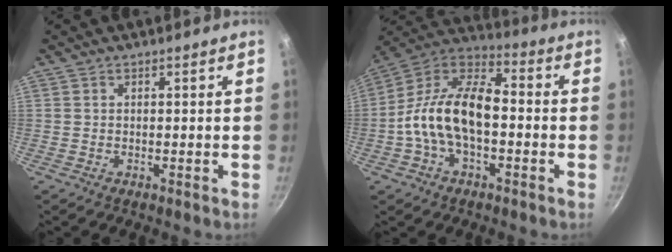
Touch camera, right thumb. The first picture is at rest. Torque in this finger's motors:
{"motor_torque": [2.44, 2.19, 1.60, -0.94, 0.49]}